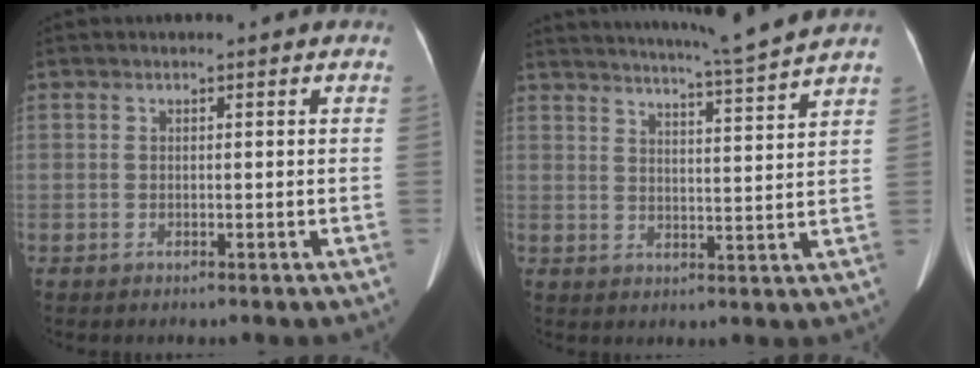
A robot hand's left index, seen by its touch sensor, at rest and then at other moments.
{"total": 10.4, "force": [9.4, -2.4, 3.8], "torque": [-0.069, -0.028, 0.134]}